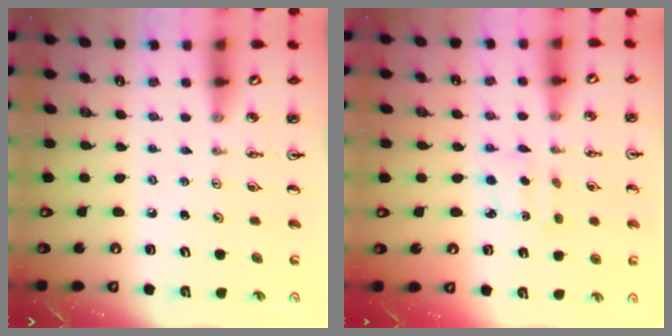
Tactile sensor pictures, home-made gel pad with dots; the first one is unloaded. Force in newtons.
{"total": 1.9, "press": 1.7, "slide": 0.8}